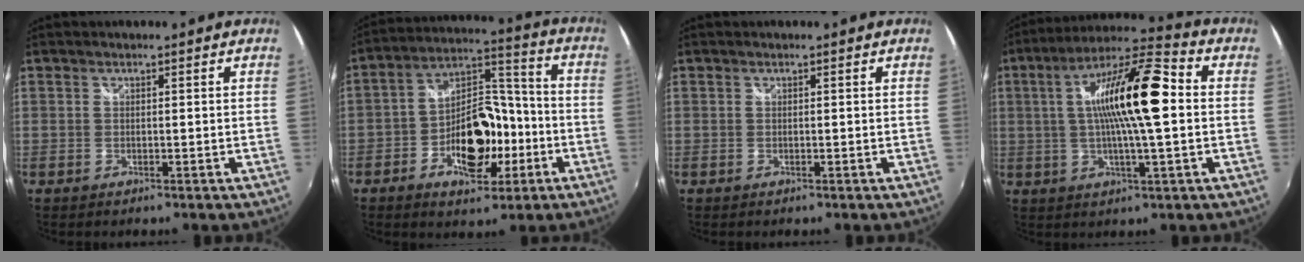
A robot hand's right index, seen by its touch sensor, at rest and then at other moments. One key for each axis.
{"total": 15.0, "fx": -5.6, "fy": 7.9, "fz": 11.4, "tx": -0.199, "ty": 0.030, "tz": -0.082}
{"total": 0.0}
{"total": 16.1, "fx": 1.3, "fy": 2.7, "fz": 15.9, "tx": -0.281, "ty": 0.016, "tz": 0.012}